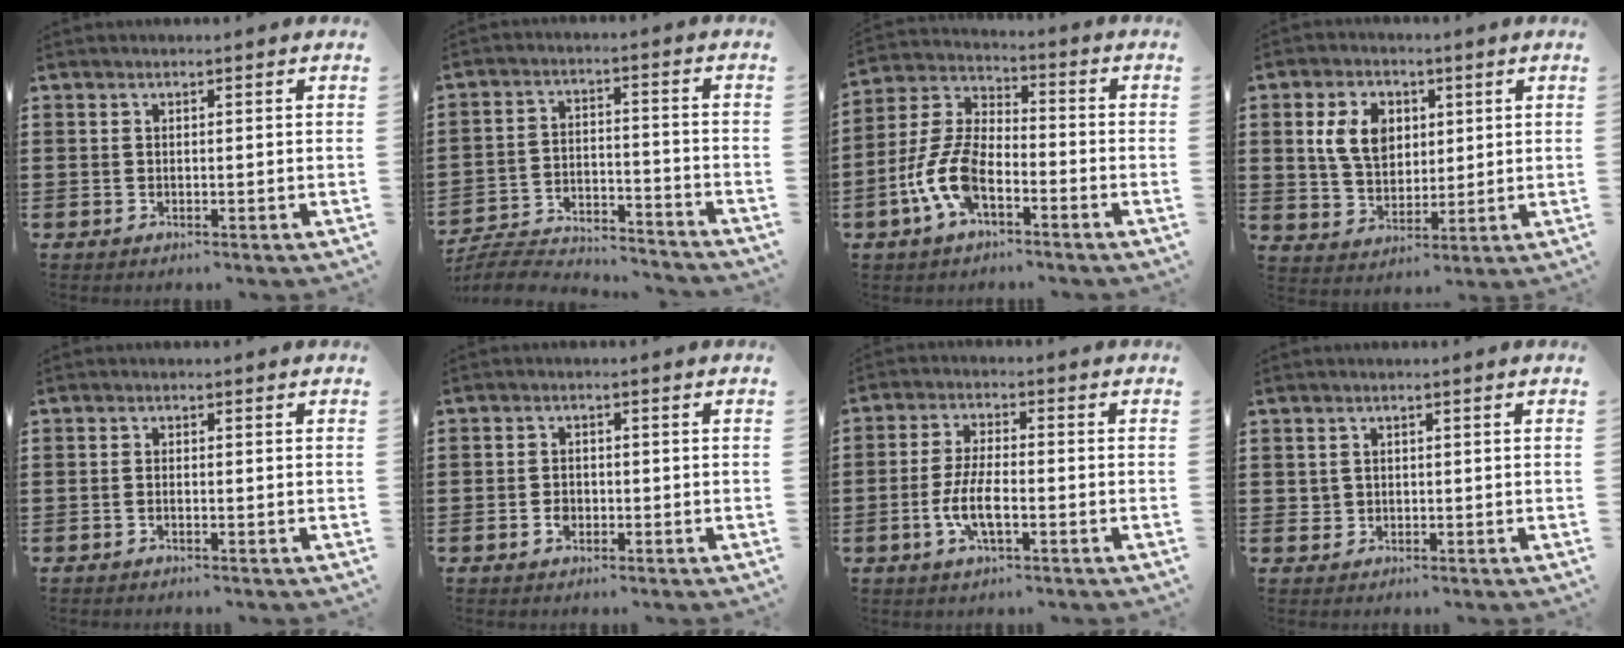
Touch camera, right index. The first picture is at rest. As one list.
[{"total": 5.8, "force": [-5.6, 0.9, 1.2], "torque": [-0.032, 0.001, -0.114]}, {"total": 9.4, "force": [-4.0, 4.5, 7.2], "torque": [-0.193, -0.013, -0.083]}, {"total": 7.5, "force": [2.1, 5.4, 4.7], "torque": [-0.118, 0.011, 0.032]}, {"total": 0.7, "force": [-0.4, -0.1, 0.5], "torque": [-0.012, -0.007, -0.006]}, {"total": 2.0, "force": [-0.8, 1.3, 1.3], "torque": [-0.026, -0.002, -0.014]}, {"total": 6.2, "force": [-1.9, 2.0, 5.6], "torque": [-0.126, -0.009, -0.042]}, {"total": 1.0, "force": [0.2, 1.0, 0.3], "torque": [-0.010, 0.004, 0.003]}]